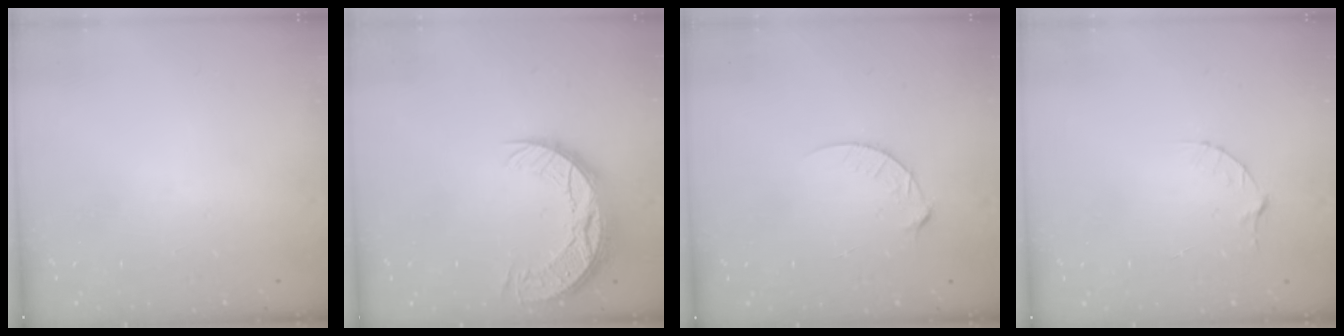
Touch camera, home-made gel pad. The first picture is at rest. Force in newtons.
{"total": 12.2, "press": 12.2, "slide": 0.8}
{"total": 6.6, "press": 6.6, "slide": 0.7}
{"total": 4.1, "press": 4.1, "slide": 0.4}